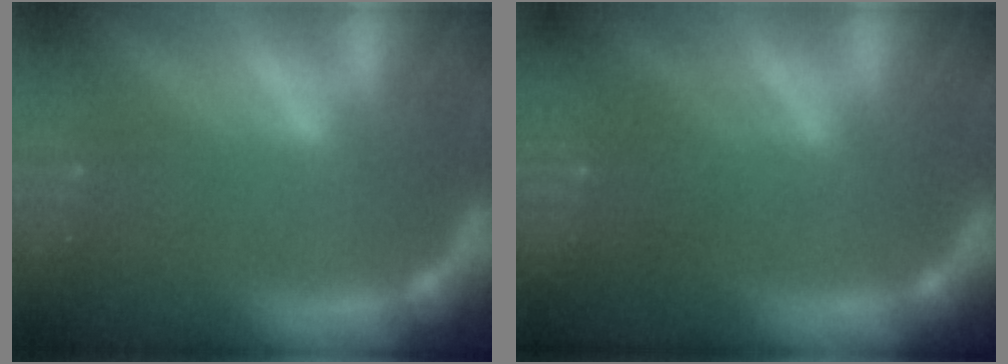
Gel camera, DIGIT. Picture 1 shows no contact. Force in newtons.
{"total": 2.0}